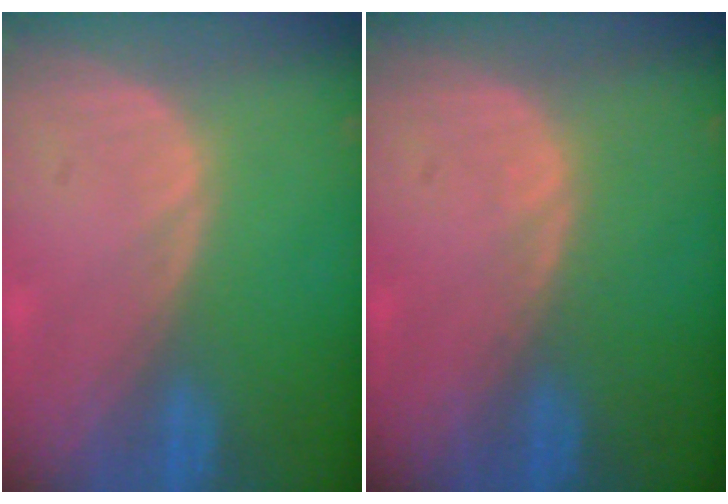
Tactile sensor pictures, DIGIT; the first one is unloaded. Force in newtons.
{"total": 0.5, "press": 0.5, "slide": 0.1}